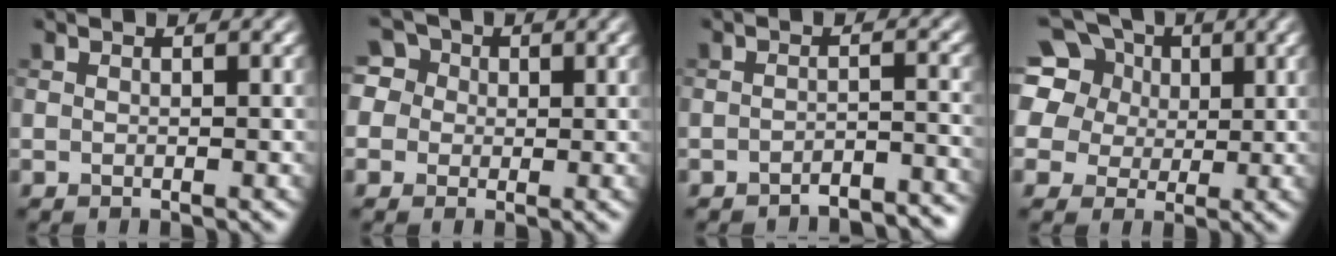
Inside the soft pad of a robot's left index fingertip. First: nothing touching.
{"total": 6.6, "force": [2.0, 5.5, 3.0], "torque": [-0.048, 0.042, 0.001]}
{"total": 3.7, "force": [-3.5, 0.5, 0.9], "torque": [-0.013, 0.000, -0.046]}
{"total": 13.8, "force": [6.6, 10.3, 6.2], "torque": [-0.162, 0.045, 0.110]}